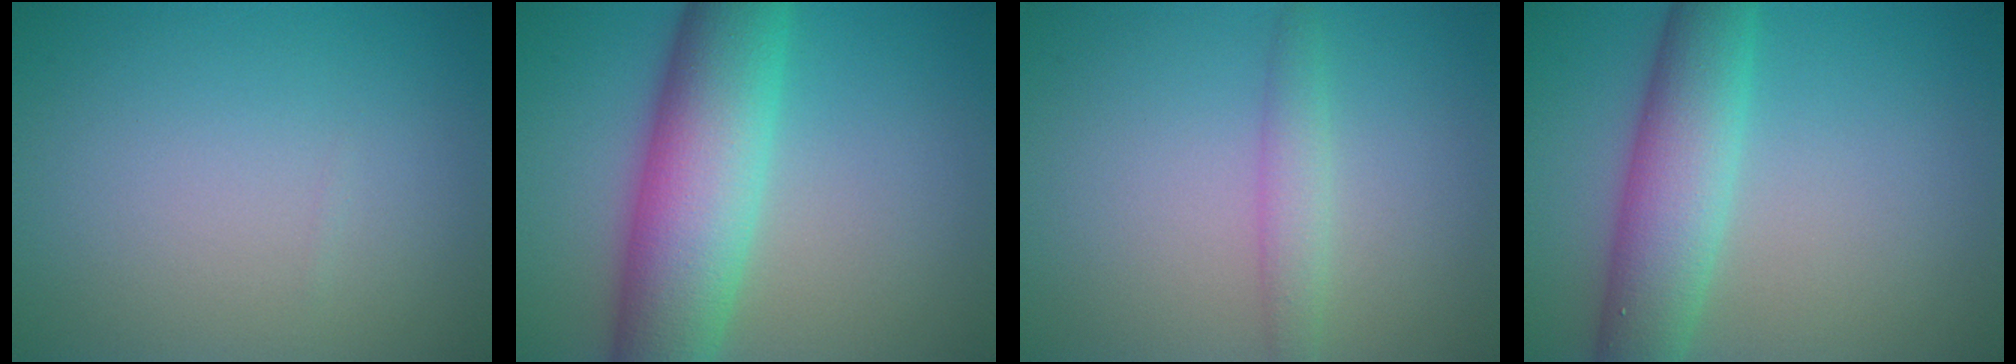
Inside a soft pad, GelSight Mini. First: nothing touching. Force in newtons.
{"total": 9.8, "press": 9.8, "slide": 0.2}
{"total": 1.8, "press": 1.8, "slide": 0.1}
{"total": 6.3, "press": 6.3, "slide": 0.3}